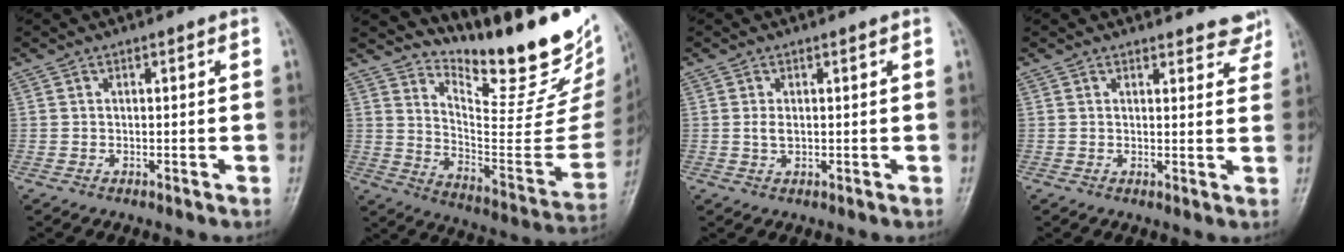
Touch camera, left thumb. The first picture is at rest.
{"total": 23.9, "force": [18.9, 7.3, 12.6], "torque": [-0.143, -0.145, 0.273]}
{"total": 1.8, "force": [0.4, 0.9, 1.5], "torque": [-0.028, 0.001, 0.011]}
{"total": 5.0, "force": [4.6, 1.7, 0.6], "torque": [0.024, -0.029, 0.035]}